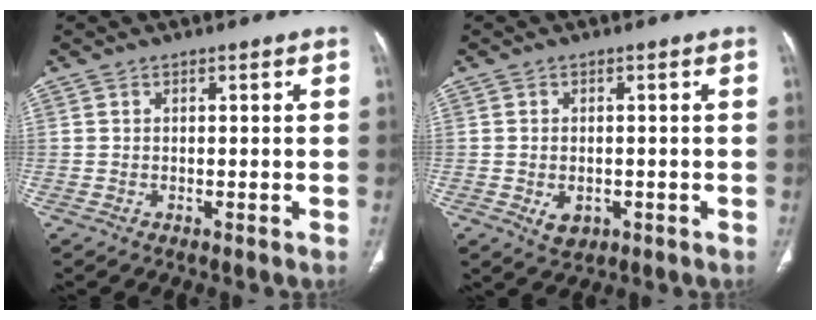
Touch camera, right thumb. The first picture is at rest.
{"total": 3.6, "force": [-1.0, 2.5, 2.3], "torque": [-0.033, 0.002, -0.005]}